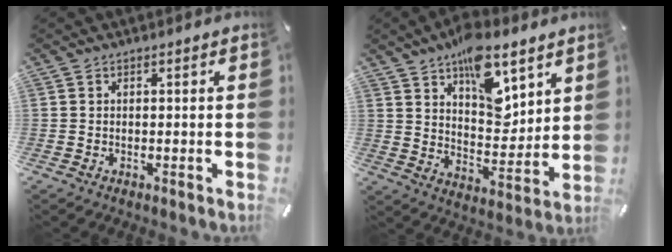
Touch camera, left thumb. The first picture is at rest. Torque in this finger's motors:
{"motor_torque": [1.66, 1.60, 1.40, -0.94, 0.33]}